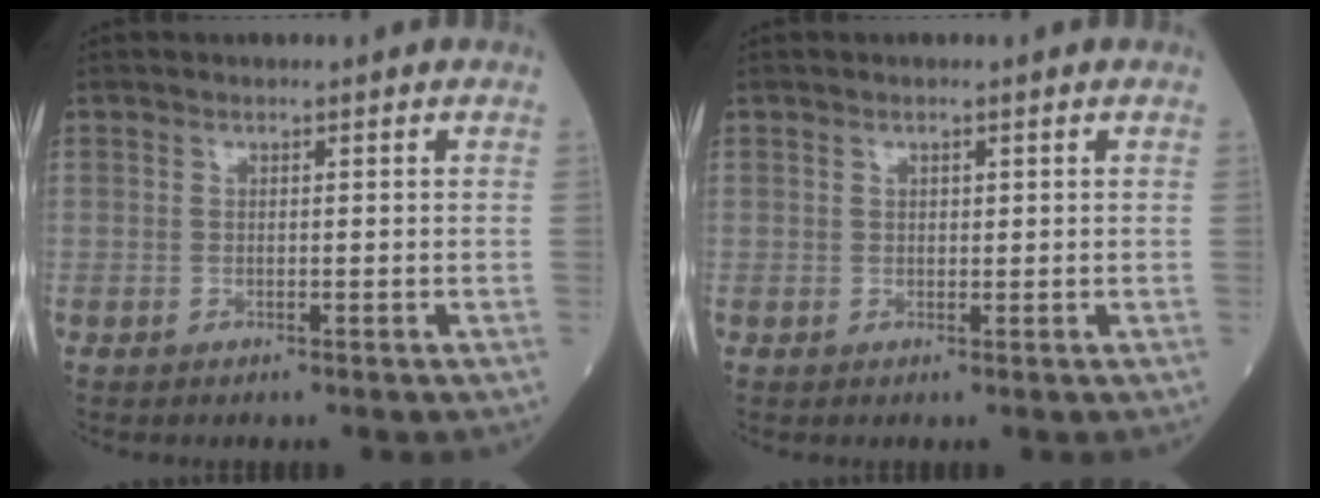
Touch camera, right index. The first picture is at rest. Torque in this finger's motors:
{"motor_torque": [-0.01, 0.00, -0.03, -0.01]}